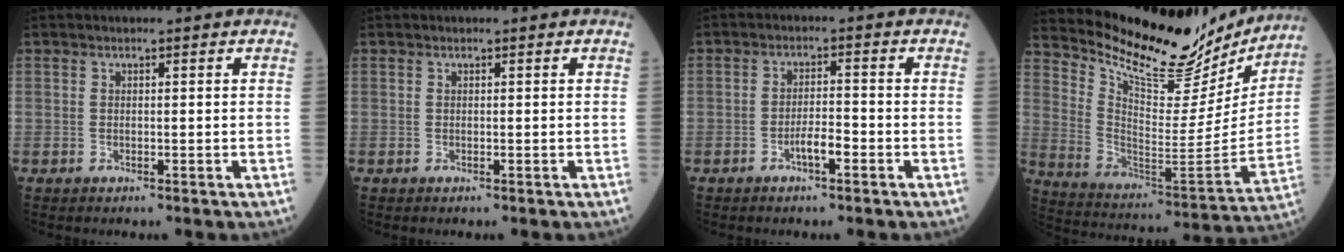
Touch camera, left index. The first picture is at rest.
{"total": 0.0}
{"total": 3.2, "force": [-1.7, 0.7, 2.6], "torque": [-0.047, 0.003, -0.033]}
{"total": 22.3, "force": [20.3, 5.5, 7.3], "torque": [-0.128, -0.047, 0.301]}